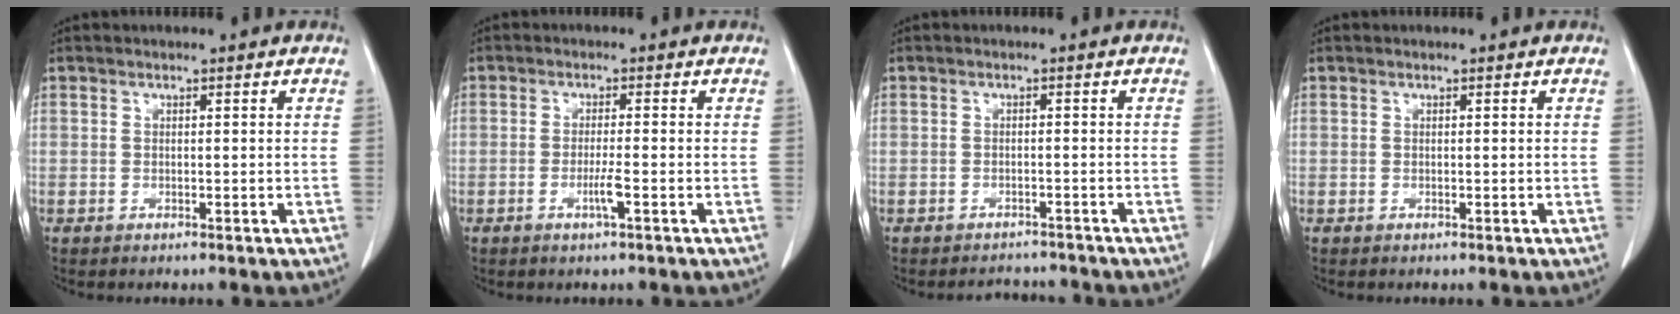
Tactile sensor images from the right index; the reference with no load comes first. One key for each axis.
{"total": 2.5, "fx": -1.0, "fy": -0.2, "fz": 2.3, "tx": -0.046, "ty": -0.004, "tz": -0.020}
{"total": 3.2, "fx": -3.0, "fy": 1.0, "fz": -0.2, "tx": 0.006, "ty": -0.001, "tz": -0.042}
{"total": 0.0}